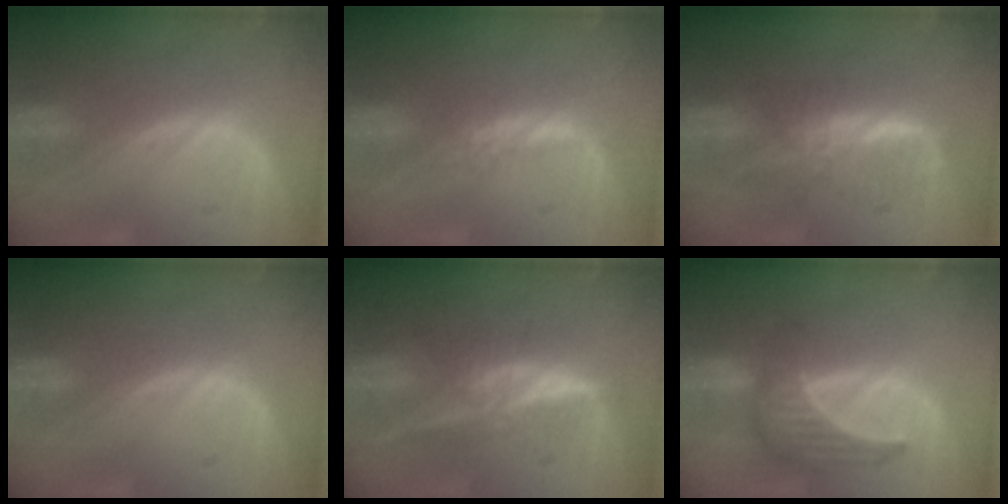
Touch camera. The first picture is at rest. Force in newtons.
{"total": 1.3, "press": 1.2, "slide": 0.5}
{"total": 5.2, "press": 5.2, "slide": 0.7}
{"total": 0.0}
{"total": 6.1, "press": 5.7, "slide": 2.1}
{"total": 6.5, "press": 6.3, "slide": 1.4}